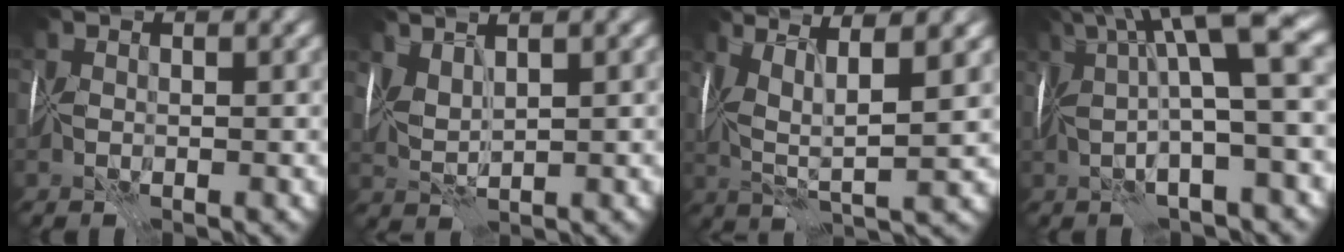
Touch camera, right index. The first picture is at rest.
{"total": 2.3, "force": [1.7, 0.2, 1.5], "torque": [-0.040, 0.006, 0.039]}
{"total": 5.8, "force": [2.4, 1.0, 5.2], "torque": [-0.103, 0.005, 0.045]}
{"total": 10.2, "force": [3.3, 1.8, 9.4], "torque": [-0.147, 0.021, 0.055]}